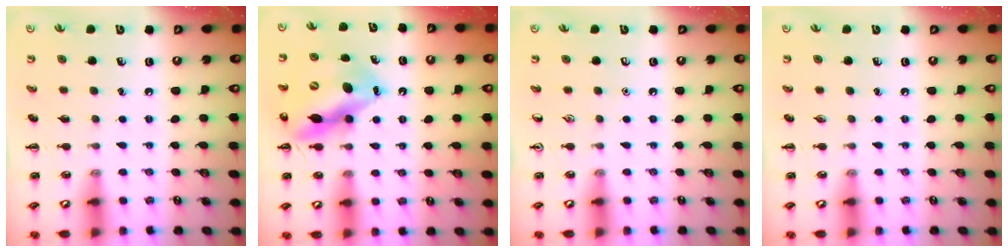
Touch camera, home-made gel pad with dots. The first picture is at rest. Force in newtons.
{"total": 13.9, "press": 13.5, "slide": 3.6}
{"total": 0.0}
{"total": 0.0}